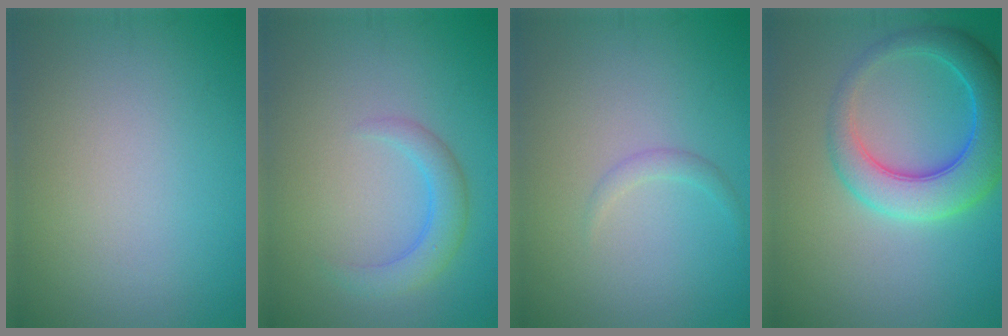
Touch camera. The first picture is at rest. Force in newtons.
{"total": 2.6, "press": 2.6, "slide": 0.1}
{"total": 1.0, "press": 1.0, "slide": 0.1}
{"total": 6.7, "press": 6.7, "slide": 0.4}